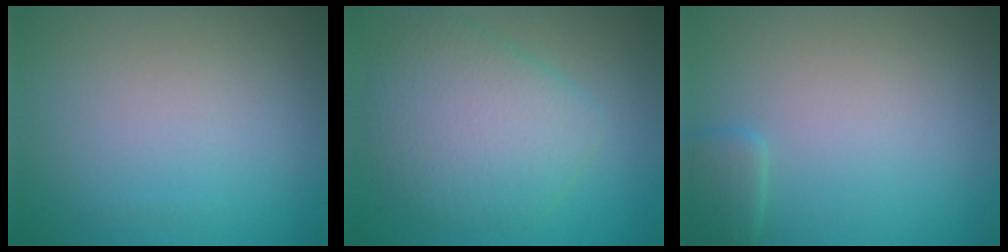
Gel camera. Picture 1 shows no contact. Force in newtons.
{"total": 5.7, "press": 5.7, "slide": 0.2}
{"total": 1.5, "press": 1.5, "slide": 0.1}